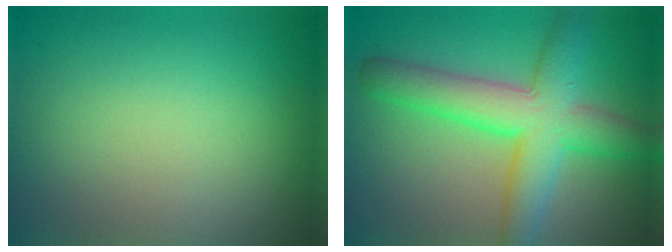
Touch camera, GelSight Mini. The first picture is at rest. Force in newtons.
{"total": 7.9, "press": 7.9, "slide": 0.2}